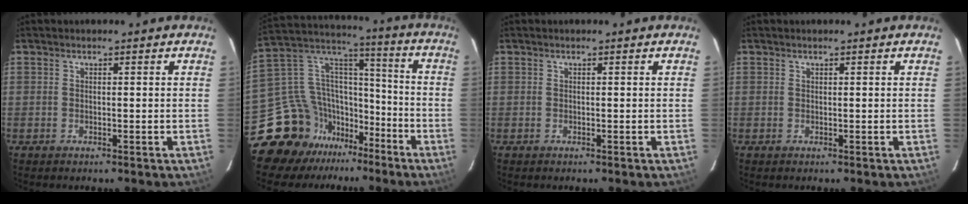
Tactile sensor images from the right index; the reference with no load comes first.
{"total": 17.5, "force": [-13.1, 10.8, 4.3], "torque": [-0.103, 0.064, -0.219]}
{"total": 0.0}
{"total": 0.0}